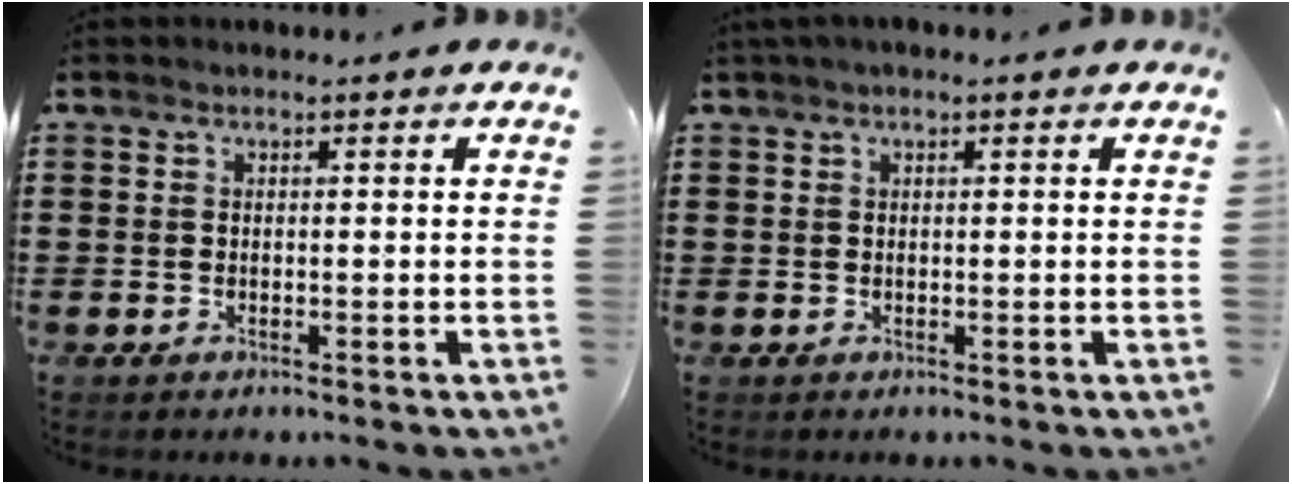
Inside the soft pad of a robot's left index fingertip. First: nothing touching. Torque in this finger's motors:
{"motor_torque": [2.14, 0.00, 0.51, 0.16]}